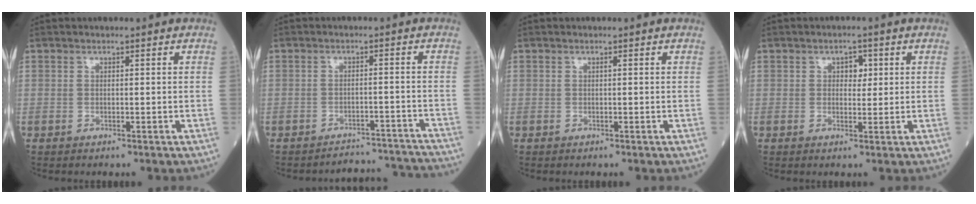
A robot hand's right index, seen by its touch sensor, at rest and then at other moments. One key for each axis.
{"total": 9.3, "fx": -9.2, "fy": 0.6, "fz": -0.8, "tx": 0.020, "ty": 0.022, "tz": -0.109}
{"total": 0.0}
{"total": 2.3, "fx": 0.7, "fy": 1.5, "fz": 1.6, "tx": -0.018, "ty": 0.004, "tz": 0.009}